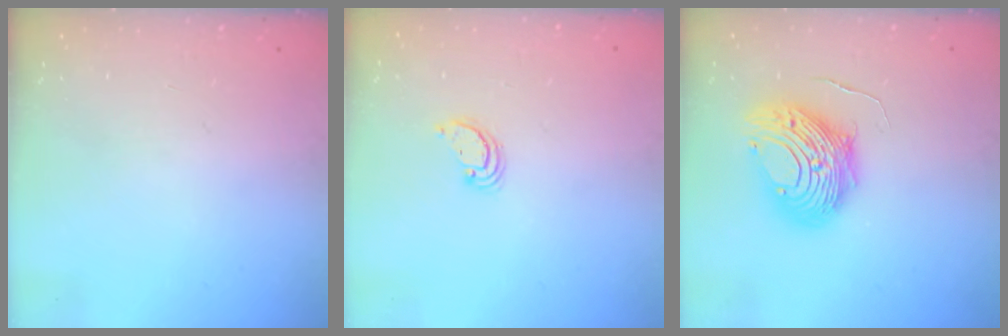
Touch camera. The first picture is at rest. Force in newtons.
{"total": 2.6, "press": 2.6, "slide": 0.2}
{"total": 13.5, "press": 13.4, "slide": 1.4}